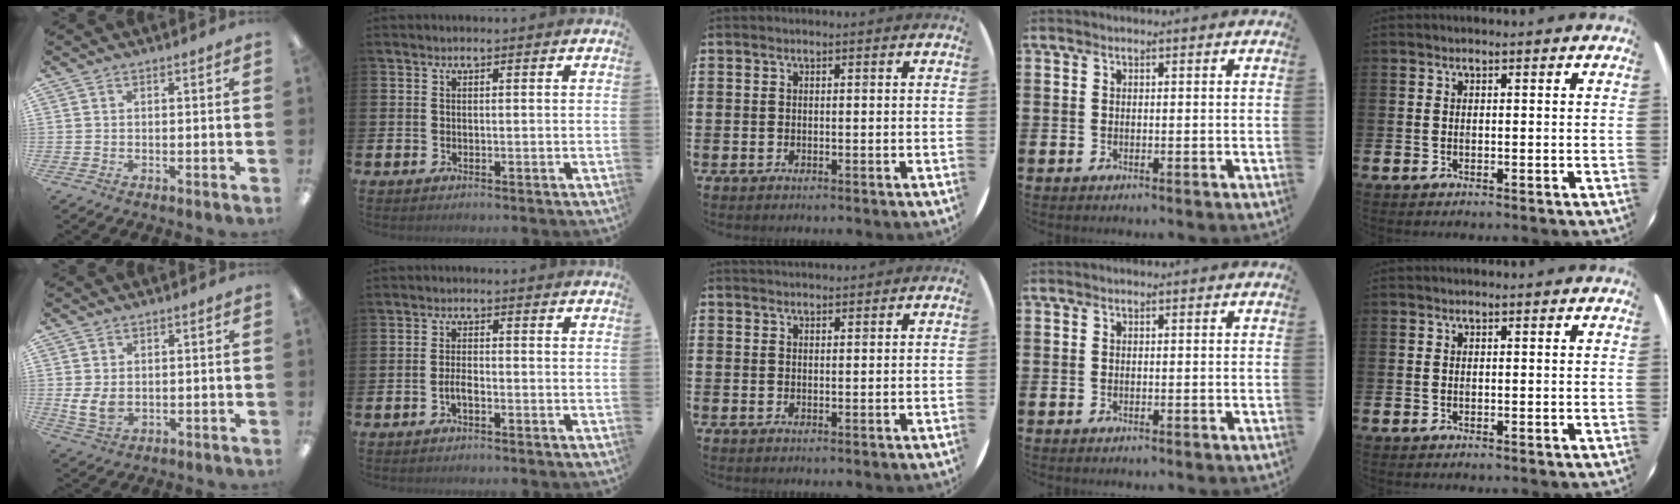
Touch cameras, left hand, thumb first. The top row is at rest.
{"thumb": {"total": 5.3, "force": [0.3, 3.8, 3.8], "torque": [-0.079, -0.004, 0.005]}, "index": {"total": 1.9, "force": [-0.8, 0.7, 1.5], "torque": [-0.027, 0.001, -0.016]}, "middle": {"total": 1.2, "force": [1.2, 0.1, -0.1], "torque": [0.000, 0.000, 0.023]}}